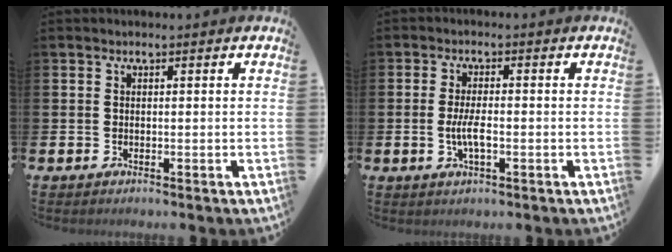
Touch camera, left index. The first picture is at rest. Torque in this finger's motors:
{"motor_torque": [0.13, 0.02, 0.14, 0.13]}